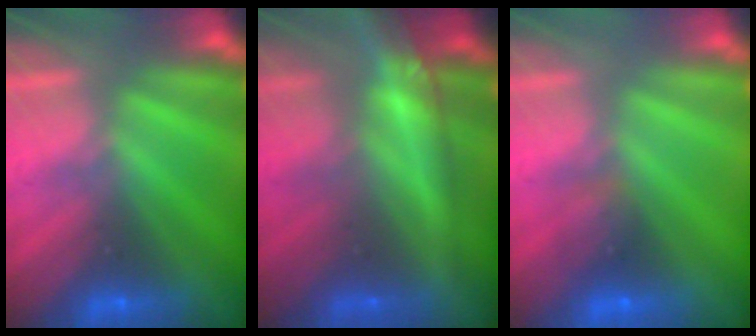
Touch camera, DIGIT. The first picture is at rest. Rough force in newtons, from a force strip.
{"total": 8.1}
{"total": 1.5}